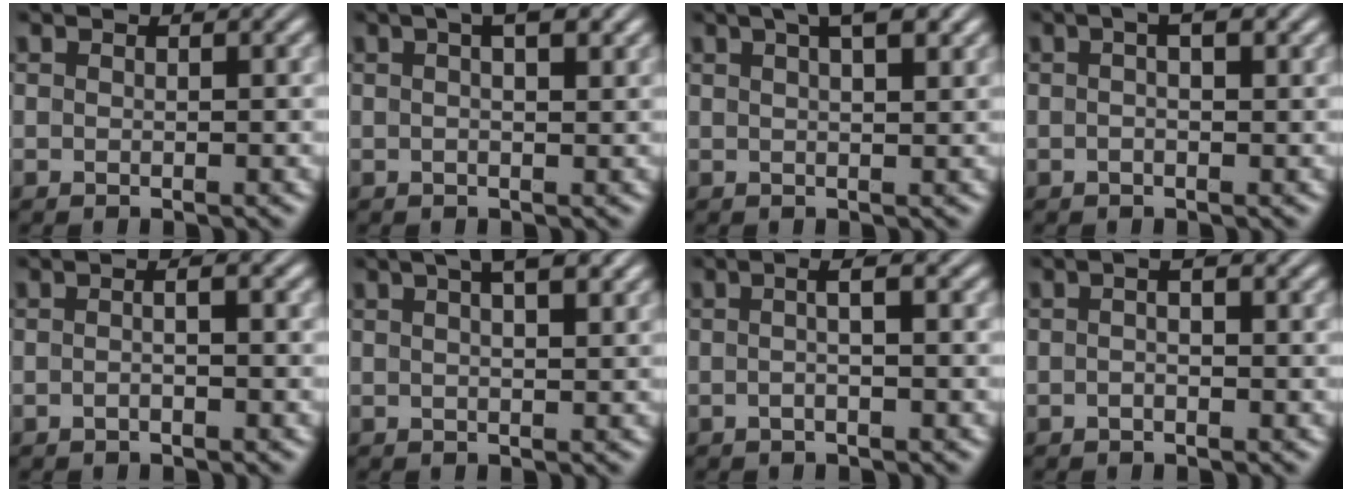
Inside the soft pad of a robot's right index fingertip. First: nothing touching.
{"total": 3.4, "force": [1.4, 0.9, 2.9], "torque": [-0.035, 0.013, 0.014]}
{"total": 4.9, "force": [2.6, 1.6, 3.8], "torque": [-0.049, 0.014, 0.036]}
{"total": 2.6, "force": [0.7, 0.8, 2.4], "torque": [-0.026, 0.017, 0.001]}
{"total": 1.3, "force": [-0.6, 0.2, 1.1], "torque": [-0.016, 0.004, -0.016]}
{"total": 4.4, "force": [2.2, 1.3, 3.5], "torque": [-0.046, 0.014, 0.028]}
{"total": 1.9, "force": [-0.5, -0.1, 1.8], "torque": [-0.028, 0.004, -0.012]}
{"total": 1.7, "force": [-0.1, 0.5, 1.6], "torque": [-0.018, 0.011, -0.010]}